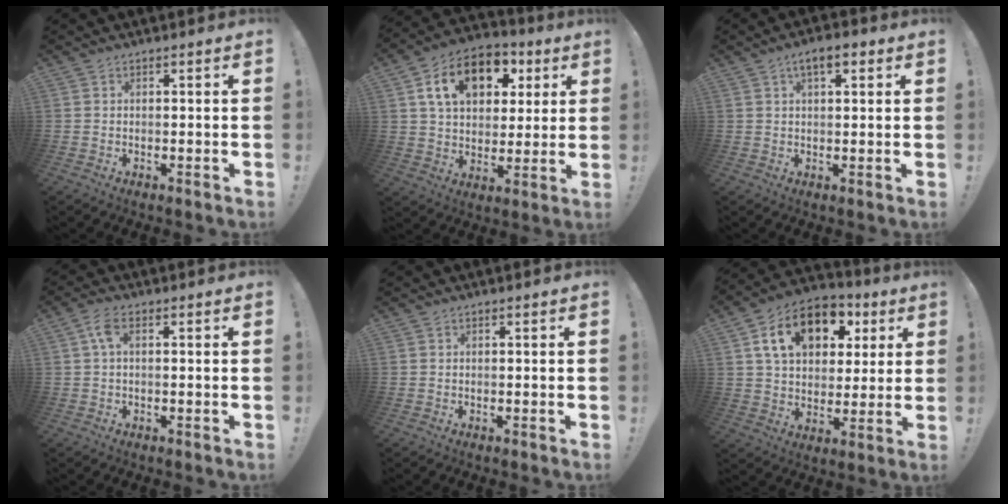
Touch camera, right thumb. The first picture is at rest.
{"total": 16.4, "force": [6.4, 11.2, 10.2], "torque": [-0.160, -0.012, 0.116]}
{"total": 5.5, "force": [2.6, 2.1, 4.4], "torque": [-0.070, 0.001, 0.042]}
{"total": 4.2, "force": [0.8, 1.6, 3.7], "torque": [-0.065, 0.004, 0.014]}
{"total": 0.0}
{"total": 17.1, "force": [6.9, 11.5, 10.6], "torque": [-0.169, -0.015, 0.126]}